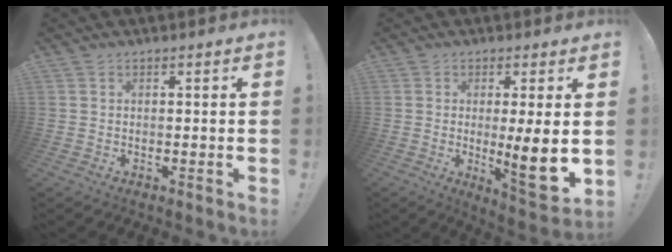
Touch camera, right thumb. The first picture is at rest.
{"total": 11.1, "force": [0.0, 1.2, 11.0], "torque": [-0.143, -0.022, 0.001]}